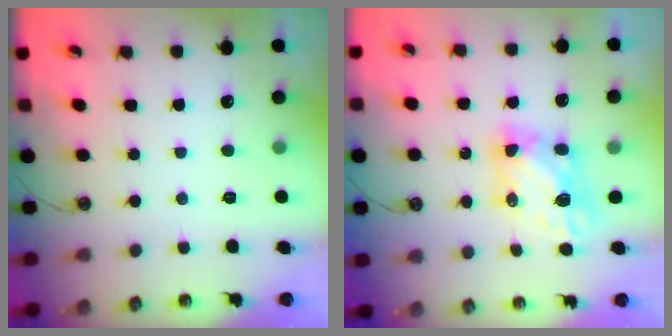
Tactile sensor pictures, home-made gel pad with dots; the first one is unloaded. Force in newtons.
{"total": 7.0, "press": 6.9, "slide": 0.8}